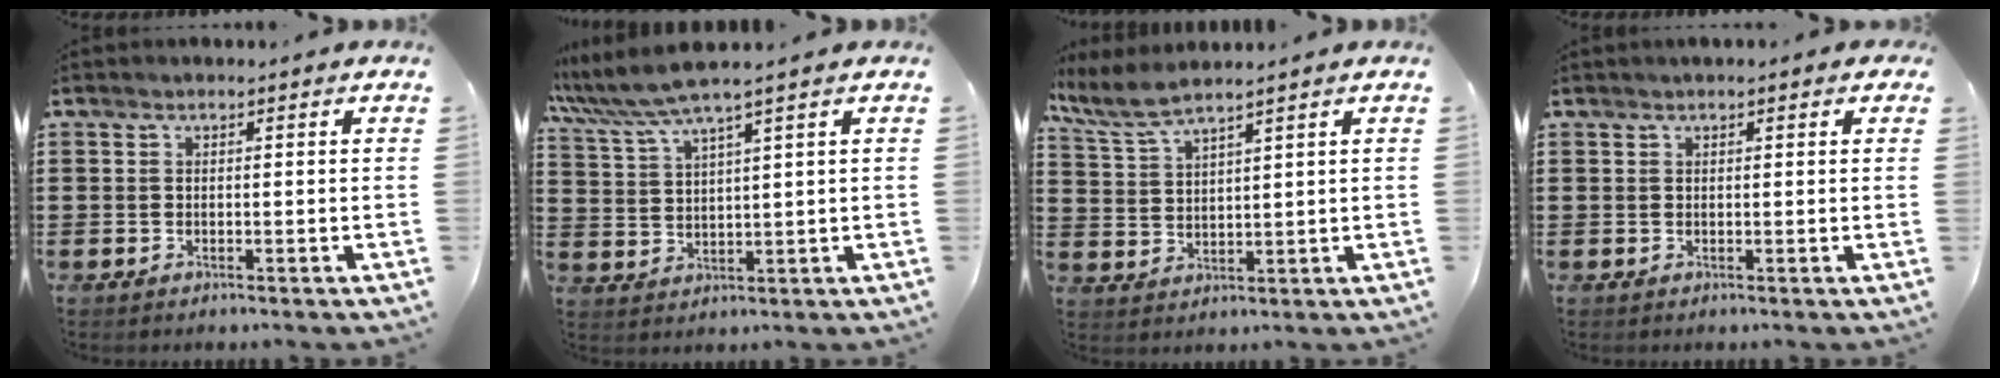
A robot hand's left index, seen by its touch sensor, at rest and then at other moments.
{"total": 5.3, "force": [4.1, 0.0, 3.4], "torque": [-0.086, -0.015, 0.067]}
{"total": 4.9, "force": [4.1, 0.4, 2.6], "torque": [-0.065, -0.010, 0.073]}
{"total": 0.6, "force": [0.4, 0.2, 0.4], "torque": [-0.009, 0.004, 0.007]}